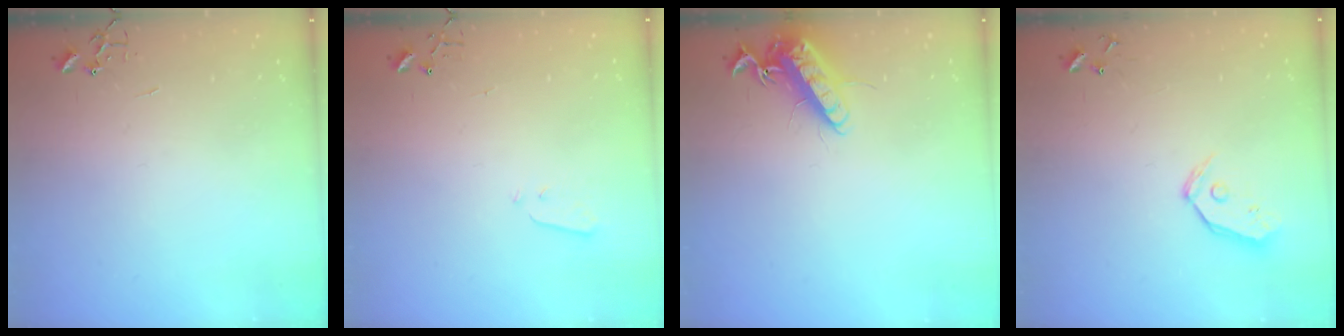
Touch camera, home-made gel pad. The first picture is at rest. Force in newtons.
{"total": 2.2, "press": 2.1, "slide": 0.3}
{"total": 14.3, "press": 14.1, "slide": 2.1}
{"total": 7.7, "press": 7.6, "slide": 0.9}